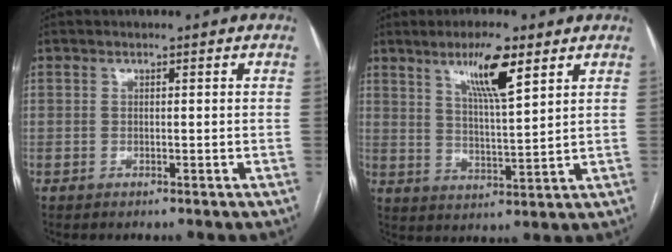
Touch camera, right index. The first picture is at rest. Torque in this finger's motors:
{"motor_torque": [0.98, 0.95, 0.18, 0.07]}